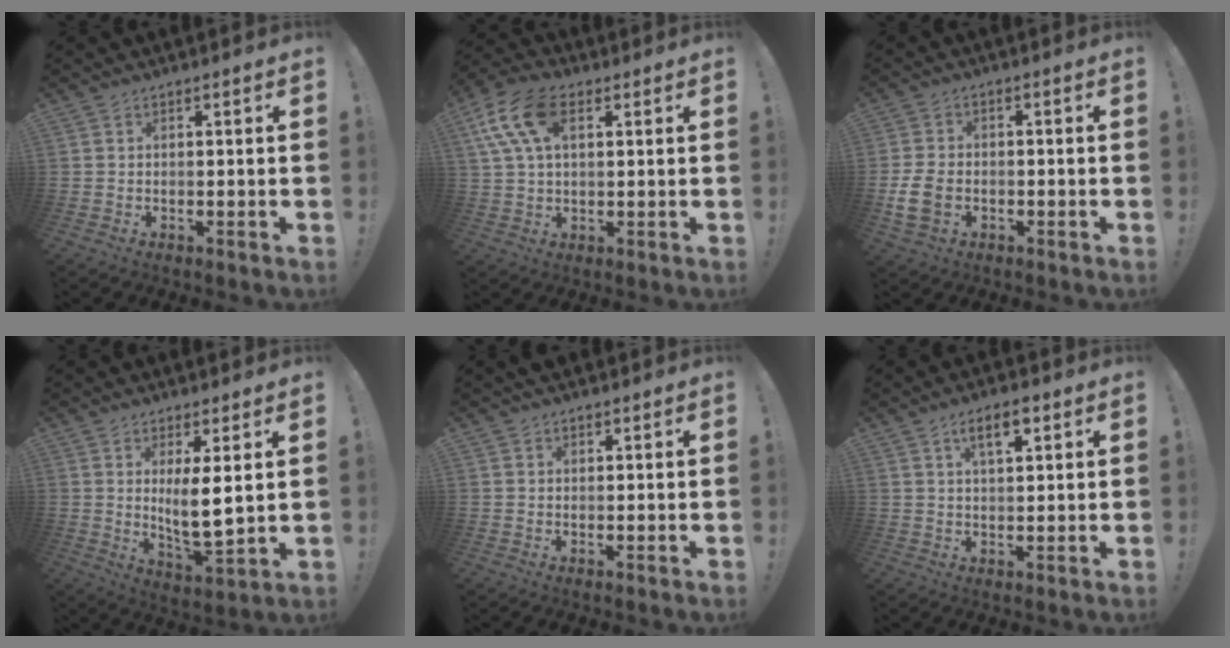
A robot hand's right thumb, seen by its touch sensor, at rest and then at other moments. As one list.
[{"total": 14.2, "force": [4.9, 8.4, 10.4], "torque": [-0.206, -0.006, 0.092]}, {"total": 8.4, "force": [-2.3, 5.9, 5.5], "torque": [-0.115, 0.003, -0.039]}, {"total": 9.1, "force": [2.4, 2.0, 8.6], "torque": [-0.134, -0.033, 0.039]}, {"total": 1.4, "force": [1.1, 0.9, 0.3], "torque": [-0.001, -0.001, 0.020]}, {"total": 6.1, "force": [3.1, 2.3, 4.8], "torque": [-0.071, -0.007, 0.048]}]